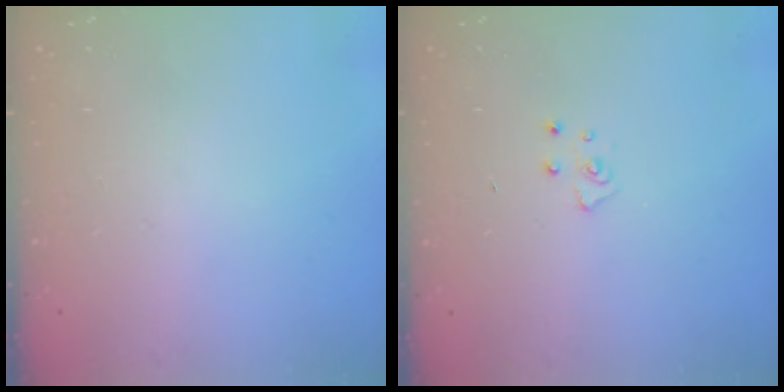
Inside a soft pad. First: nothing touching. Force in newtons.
{"total": 4.4, "press": 4.4, "slide": 0.3}